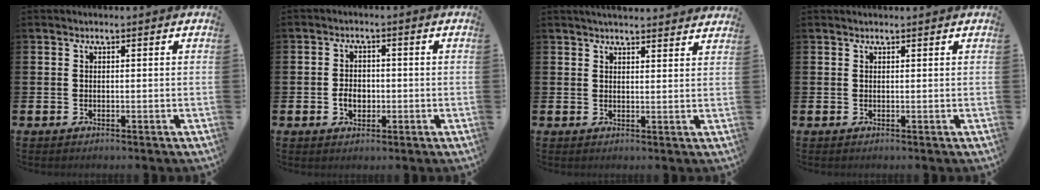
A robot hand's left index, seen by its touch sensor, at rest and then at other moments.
{"total": 2.9, "force": [-0.7, 2.2, 1.8], "torque": [-0.018, -0.004, -0.020]}
{"total": 3.3, "force": [3.2, 0.1, 0.3], "torque": [-0.009, -0.016, 0.059]}
{"total": 0.5, "force": [0.5, 0.0, 0.1], "torque": [0.009, -0.004, 0.008]}